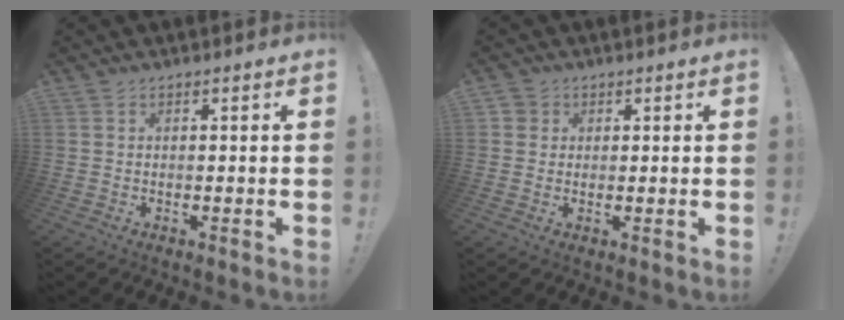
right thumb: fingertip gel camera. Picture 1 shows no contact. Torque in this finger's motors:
{"motor_torque": [0.28, 0.32, -0.16, 0.12, -0.09]}